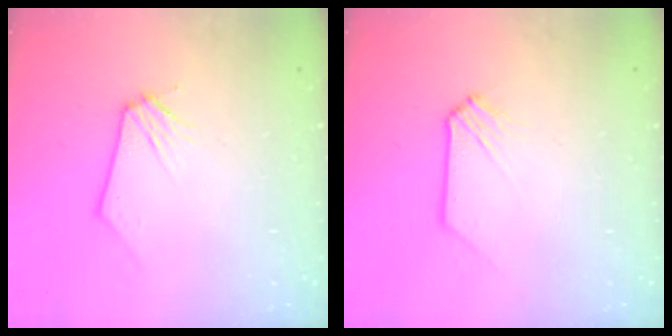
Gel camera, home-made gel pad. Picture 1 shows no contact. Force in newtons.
{"total": 0.0}